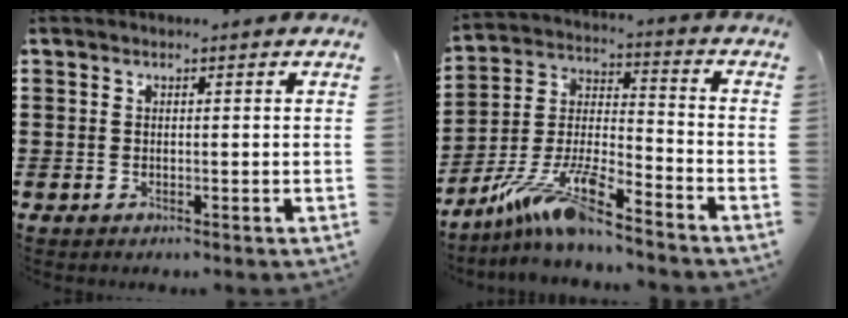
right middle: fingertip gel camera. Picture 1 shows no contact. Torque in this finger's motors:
{"motor_torque": [2.14, 0.00, 0.51, 0.21]}